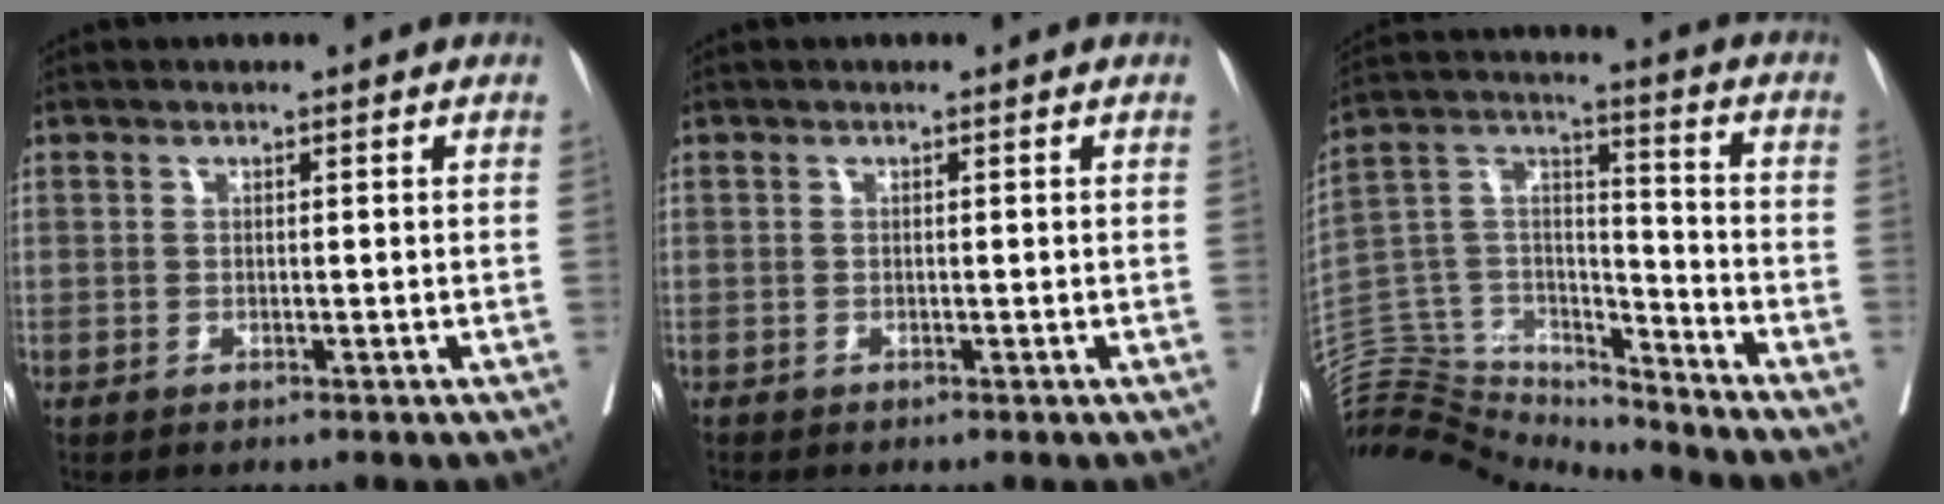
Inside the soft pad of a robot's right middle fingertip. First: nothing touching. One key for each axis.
{"total": 0.0}
{"total": 17.0, "fx": -16.8, "fy": 2.2, "fz": 1.6, "tx": -0.028, "ty": 0.061, "tz": -0.297}